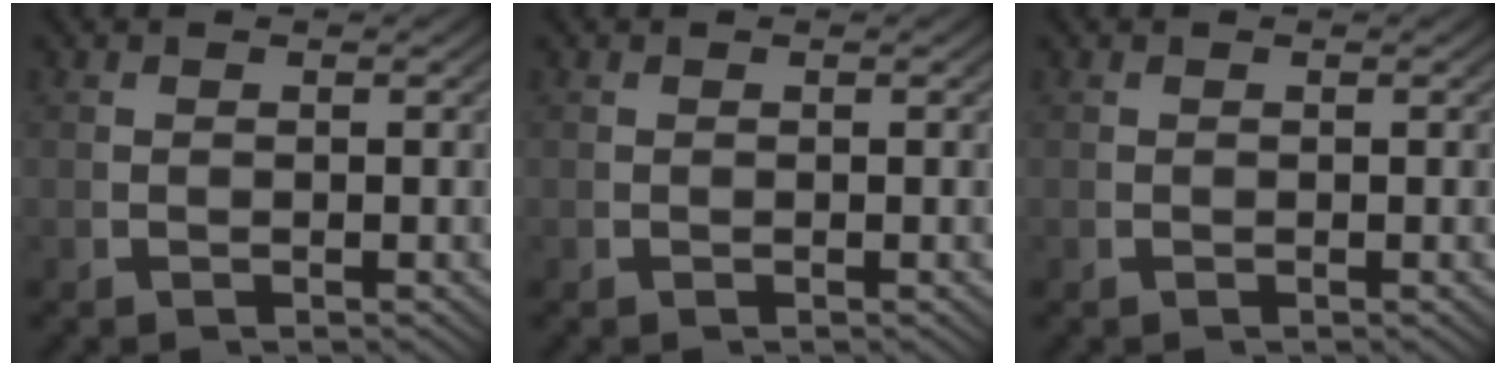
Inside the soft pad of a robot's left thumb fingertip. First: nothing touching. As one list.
[{"total": 0.0}, {"total": 0.0}]